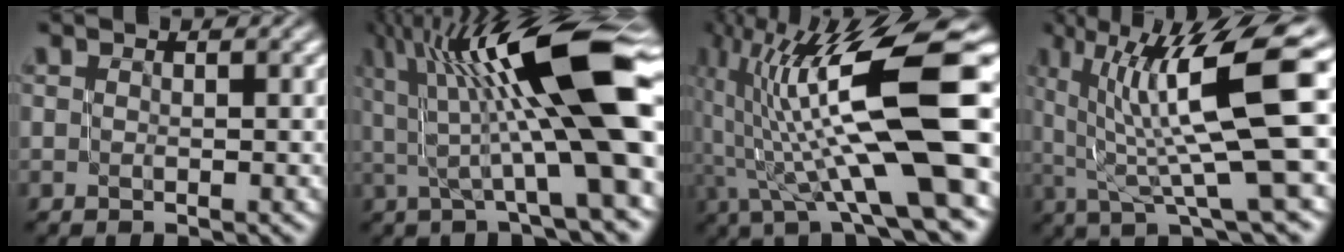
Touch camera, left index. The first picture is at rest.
{"total": 15.8, "force": [3.4, 3.6, 15.0], "torque": [-0.227, 0.018, 0.056]}
{"total": 16.8, "force": [1.5, 5.2, 15.9], "torque": [-0.278, 0.035, 0.032]}
{"total": 11.6, "force": [2.8, 2.5, 11.0], "torque": [-0.167, 0.010, 0.054]}